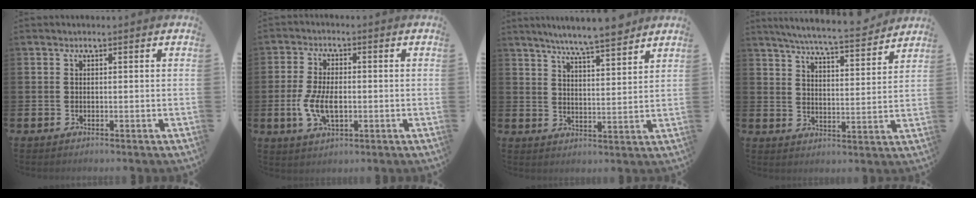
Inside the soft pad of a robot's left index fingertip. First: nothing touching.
{"total": 5.8, "force": [-0.8, 3.0, 4.9], "torque": [-0.104, -0.001, -0.019]}
{"total": 7.0, "force": [6.6, 0.1, 2.3], "torque": [-0.059, -0.031, 0.116]}
{"total": 6.7, "force": [6.4, 0.1, 2.0], "torque": [-0.055, -0.044, 0.109]}